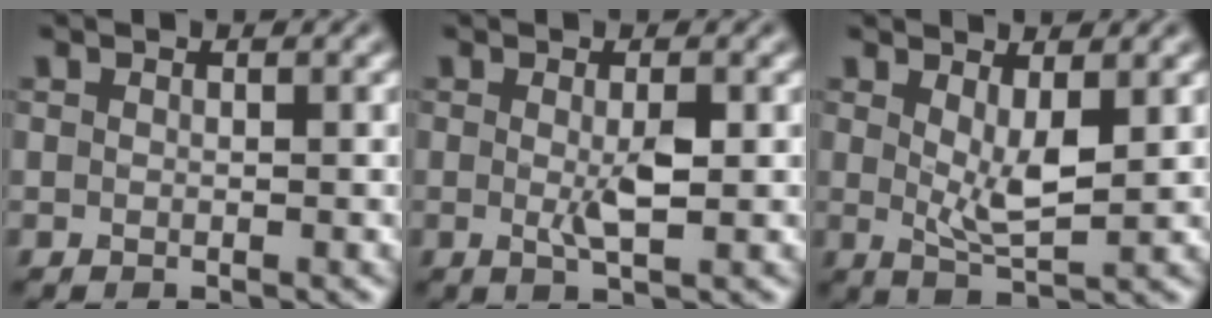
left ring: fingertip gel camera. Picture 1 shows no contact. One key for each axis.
{"total": 2.3, "fx": -0.4, "fy": 0.4, "fz": 2.3, "tx": -0.043, "ty": -0.005, "tz": -0.006}
{"total": 3.5, "fx": 0.6, "fy": 1.2, "fz": 3.3, "tx": -0.062, "ty": -0.012, "tz": 0.017}